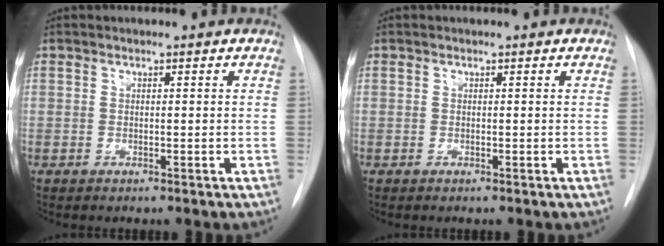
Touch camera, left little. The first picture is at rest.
{"total": 0.0}